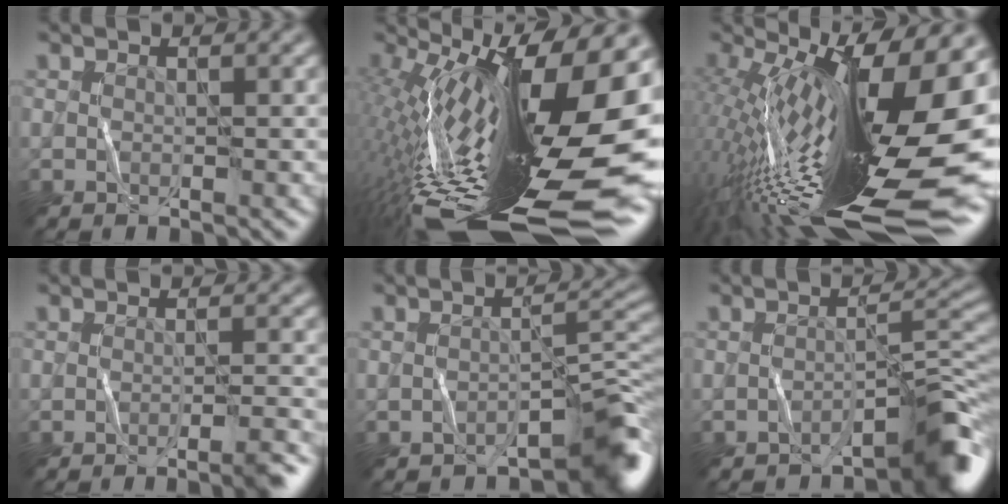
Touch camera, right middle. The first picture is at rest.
{"total": 19.9, "force": [-1.6, 6.7, 18.7], "torque": [-0.311, -0.013, -0.043]}
{"total": 19.9, "force": [-1.8, 5.9, 19.0], "torque": [-0.310, 0.009, -0.052]}
{"total": 3.6, "force": [-2.3, 0.6, 2.8], "torque": [-0.034, 0.003, -0.039]}
{"total": 5.5, "force": [-3.8, 1.7, 3.5], "torque": [-0.029, 0.006, -0.056]}
{"total": 5.2, "force": [-3.9, 0.8, 3.3], "torque": [-0.037, 0.012, -0.061]}